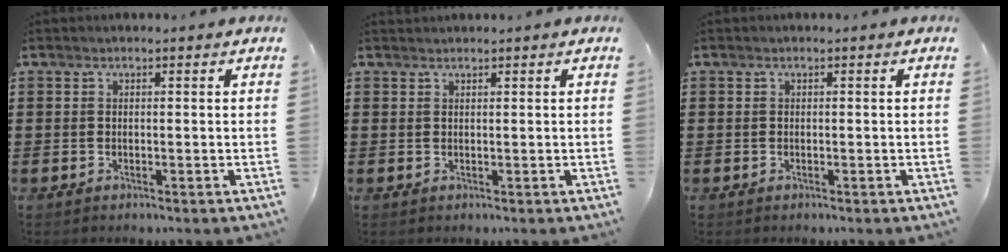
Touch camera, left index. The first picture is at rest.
{"total": 0.6, "force": [0.6, 0.0, -0.1], "torque": [-0.001, 0.000, 0.013]}
{"total": 0.0}